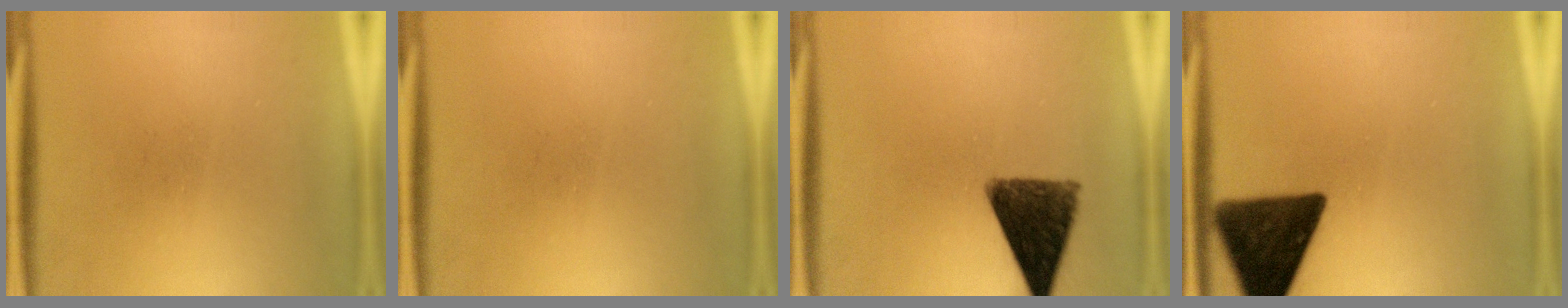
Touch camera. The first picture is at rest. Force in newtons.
{"total": 0.0}
{"total": 11.5}
{"total": 15.3}